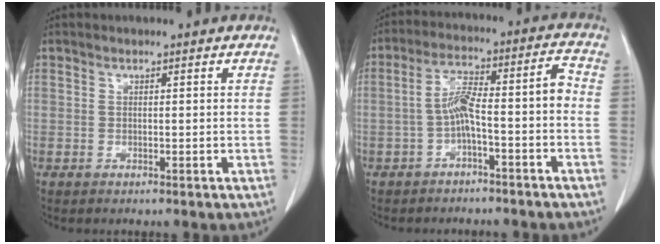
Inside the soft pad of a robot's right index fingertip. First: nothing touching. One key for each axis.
{"total": 8.3, "fx": -2.5, "fy": 1.2, "fz": 7.8, "tx": -0.137, "ty": 0.044, "tz": -0.041}